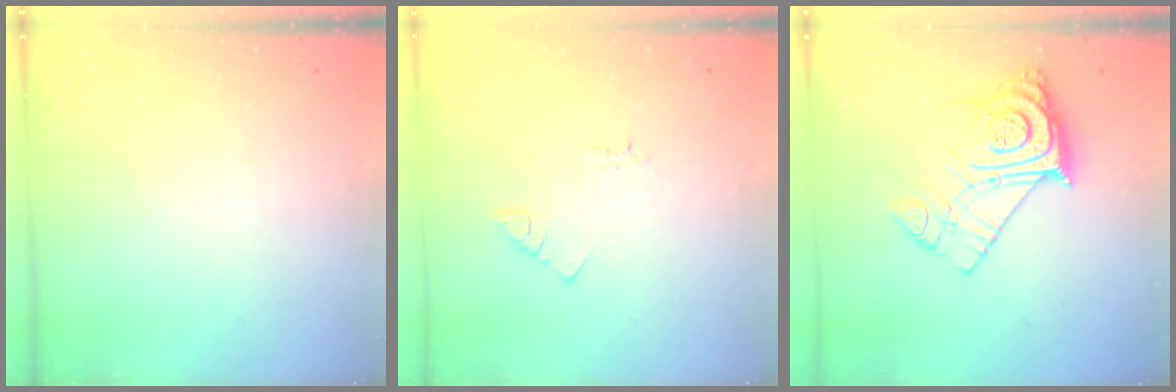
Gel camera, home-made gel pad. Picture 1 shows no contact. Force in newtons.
{"total": 2.5, "press": 2.5, "slide": 0.5}
{"total": 14.6, "press": 14.5, "slide": 1.4}